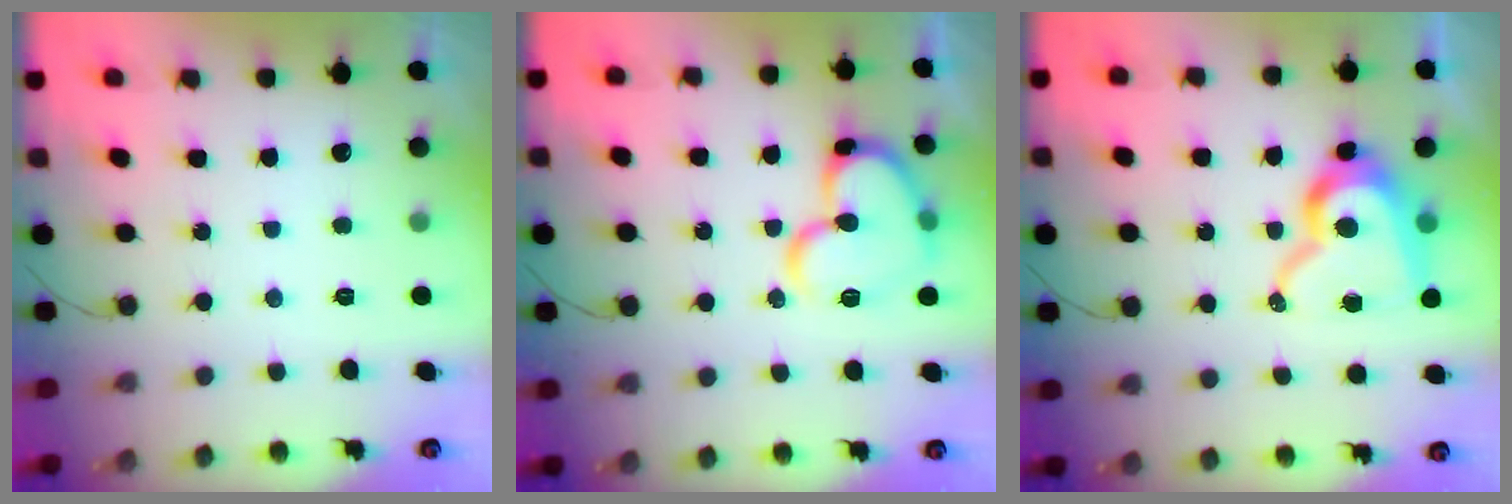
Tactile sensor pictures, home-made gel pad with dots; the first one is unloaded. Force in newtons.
{"total": 16.7, "press": 16.6, "slide": 1.4}
{"total": 16.5, "press": 16.5, "slide": 1.3}